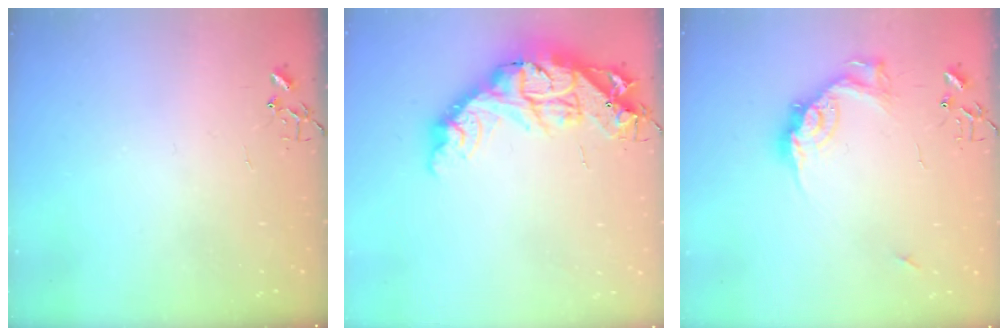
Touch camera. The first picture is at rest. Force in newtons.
{"total": 21.4, "press": 21.3, "slide": 2.0}
{"total": 14.5, "press": 14.5, "slide": 1.2}